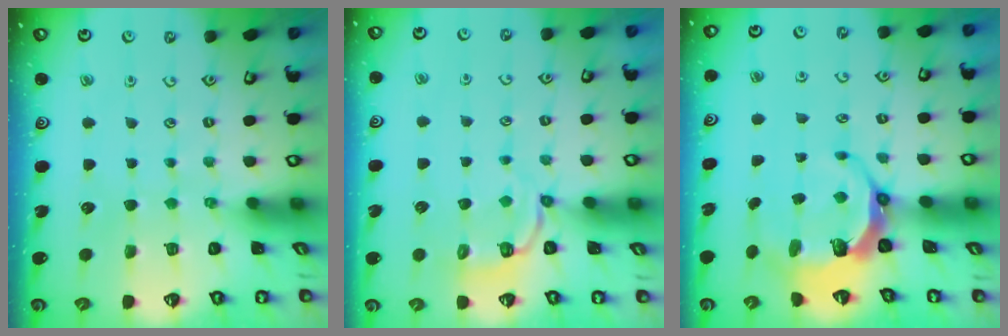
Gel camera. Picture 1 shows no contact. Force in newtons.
{"total": 4.9, "press": 4.4, "slide": 2.1}
{"total": 8.1, "press": 6.9, "slide": 4.3}